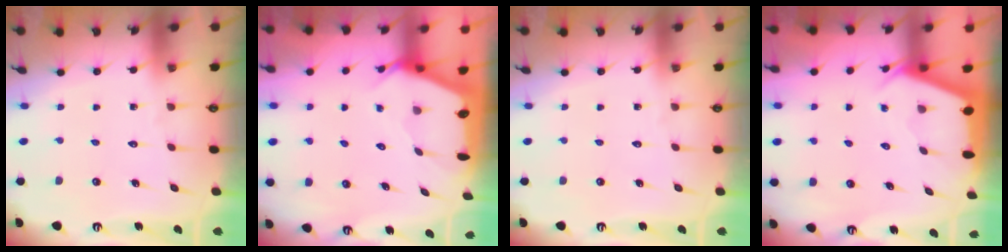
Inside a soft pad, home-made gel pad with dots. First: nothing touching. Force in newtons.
{"total": 2.4, "press": 2.4, "slide": 0.3}
{"total": 0.0}
{"total": 2.4, "press": 2.4, "slide": 0.2}